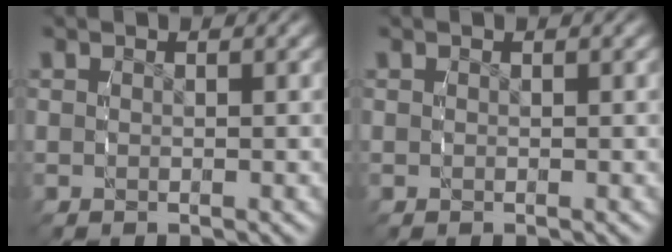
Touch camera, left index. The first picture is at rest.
{"total": 0.0}